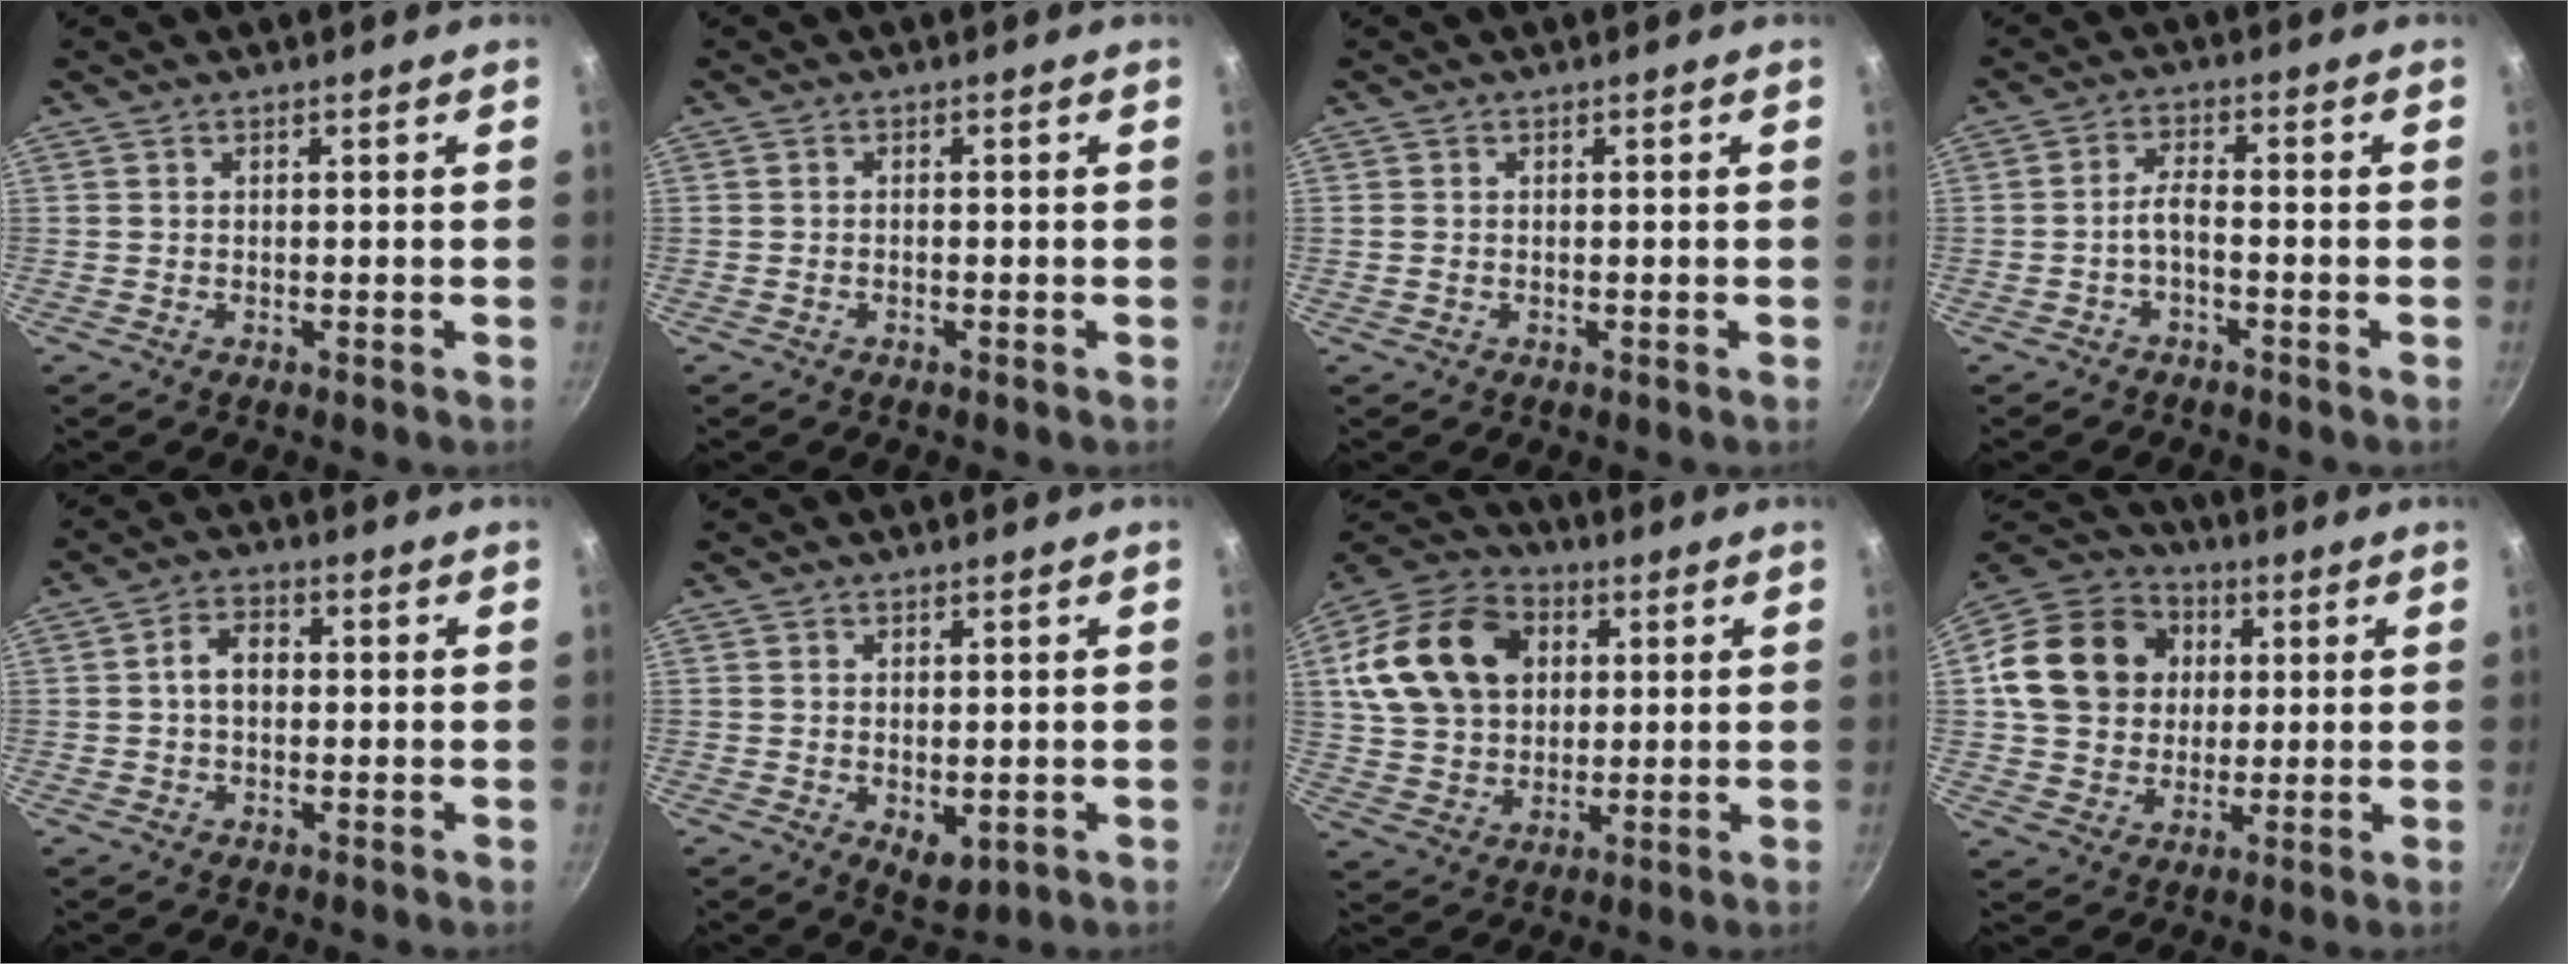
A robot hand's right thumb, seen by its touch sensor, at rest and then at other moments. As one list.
[{"total": 0.7, "force": [-0.4, 0.3, 0.5], "torque": [-0.011, 0.005, -0.010]}, {"total": 0.6, "force": [-0.1, 0.5, 0.3], "torque": [-0.007, 0.002, -0.001]}, {"total": 3.3, "force": [-1.8, 1.0, 2.6], "torque": [-0.058, 0.023, -0.038]}, {"total": 4.9, "force": [0.1, 3.4, 3.5], "torque": [-0.047, 0.017, -0.007]}, {"total": 4.4, "force": [-0.5, 2.5, 3.5], "torque": [-0.048, -0.013, 0.000]}, {"total": 19.4, "force": [5.0, 14.4, 12.0], "torque": [-0.201, 0.012, 0.086]}, {"total": 17.5, "force": [3.0, 14.7, 8.9], "torque": [-0.143, 0.020, 0.046]}]